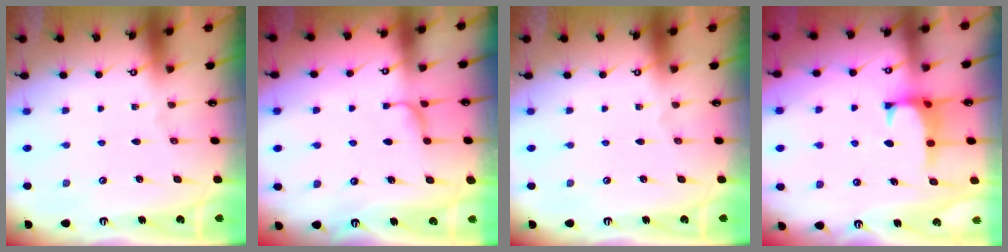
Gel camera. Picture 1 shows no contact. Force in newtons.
{"total": 1.9, "press": 1.8, "slide": 0.6}
{"total": 0.0}
{"total": 1.1, "press": 0.9, "slide": 0.6}